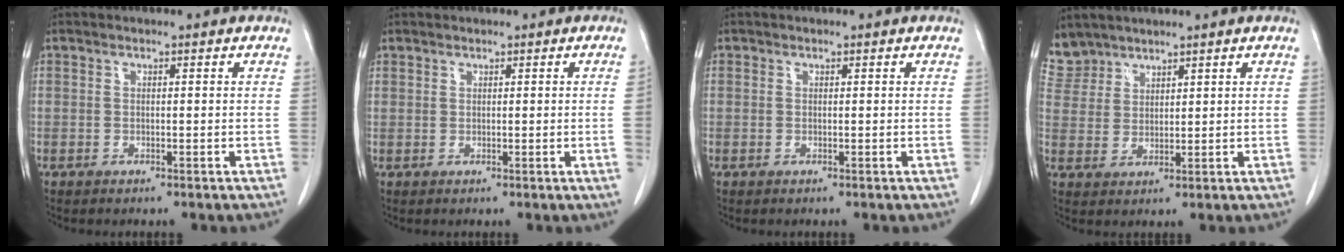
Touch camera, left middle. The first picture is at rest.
{"total": 0.9, "force": [0.3, -0.4, 0.8], "torque": [-0.012, -0.006, 0.005]}
{"total": 0.0}
{"total": 5.4, "force": [4.8, 2.3, -0.4], "torque": [0.009, 0.005, 0.104]}